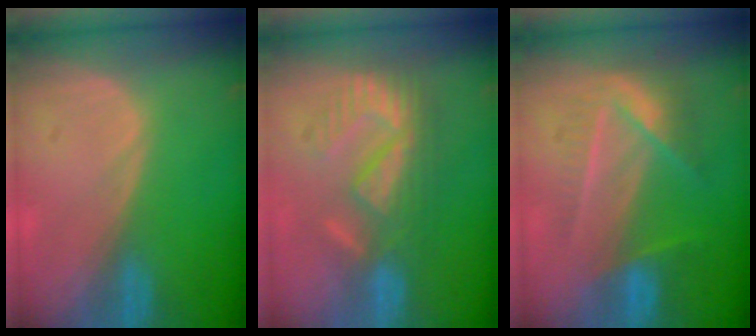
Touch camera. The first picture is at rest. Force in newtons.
{"total": 8.8, "press": 7.9, "slide": 3.9}
{"total": 7.3, "press": 6.5, "slide": 3.2}